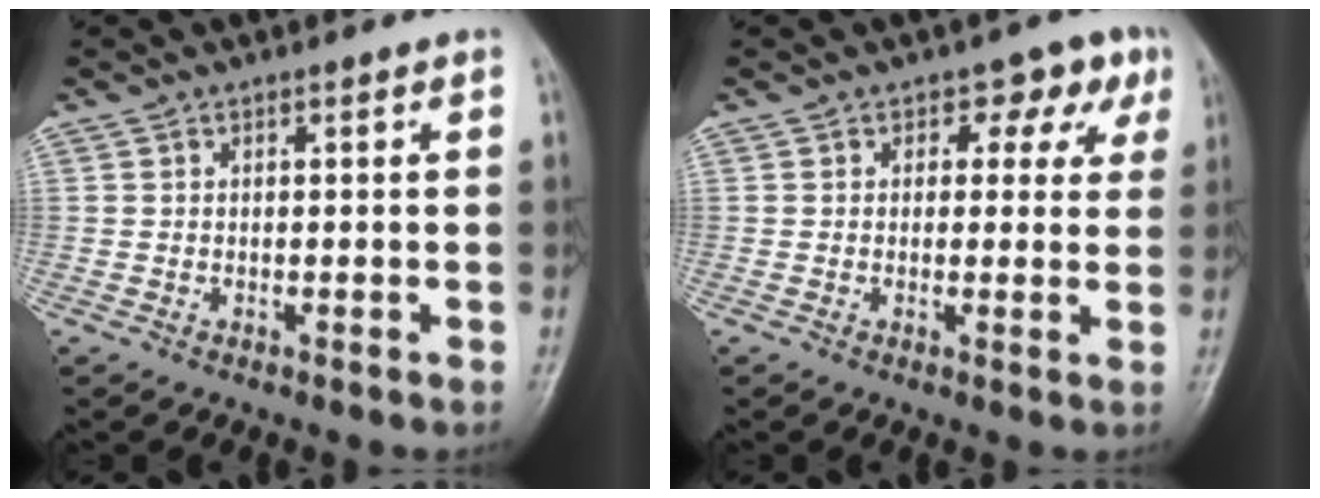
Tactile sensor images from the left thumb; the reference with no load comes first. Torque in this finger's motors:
{"motor_torque": [0.09, 0.21, -0.04, -0.13, 0.03]}